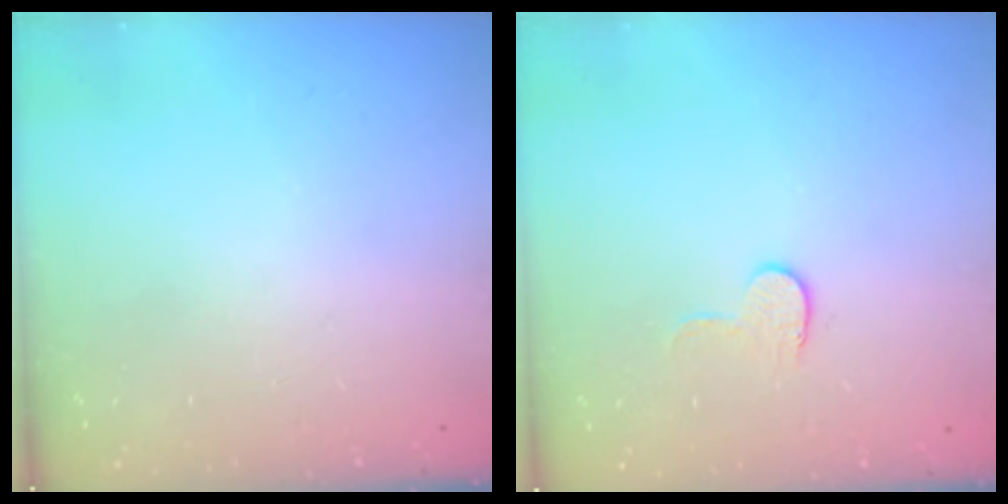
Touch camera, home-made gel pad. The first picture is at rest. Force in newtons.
{"total": 5.4, "press": 5.4, "slide": 0.5}